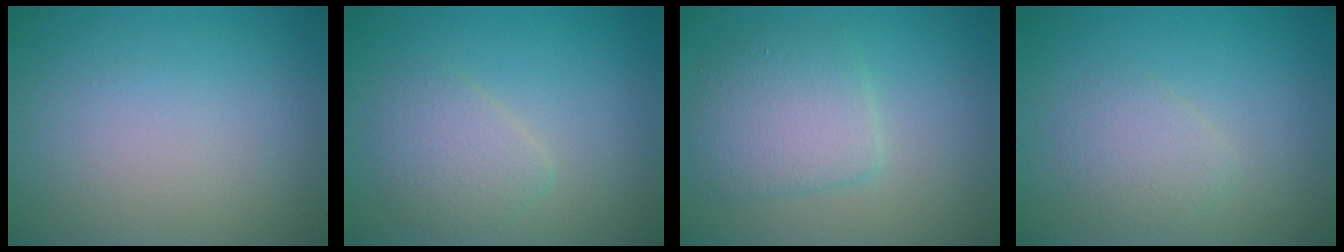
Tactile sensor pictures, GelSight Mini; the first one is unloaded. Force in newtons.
{"total": 2.6, "press": 2.6, "slide": 0.0}
{"total": 4.0, "press": 4.0, "slide": 0.2}
{"total": 1.8, "press": 1.8, "slide": 0.1}